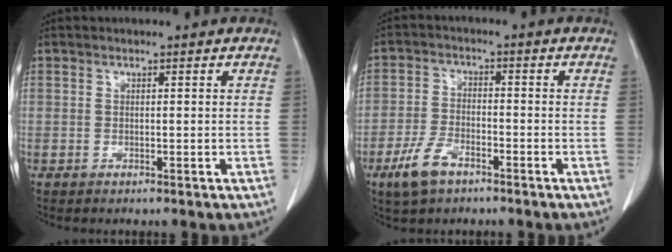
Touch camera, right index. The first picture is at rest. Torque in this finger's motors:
{"motor_torque": [0.05, -0.12, -0.18, -0.08]}